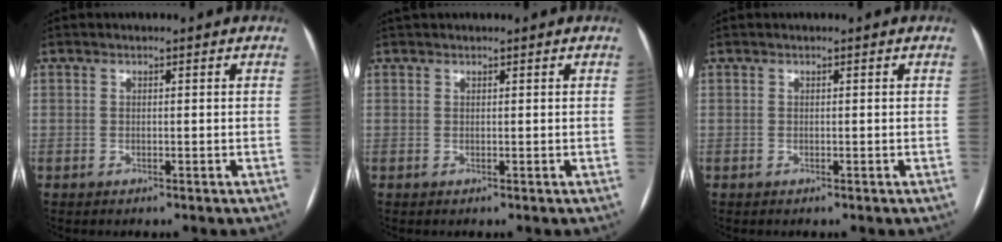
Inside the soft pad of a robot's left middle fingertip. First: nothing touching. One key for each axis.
{"total": 0.8, "fx": 0.8, "fy": -0.2, "fz": 0.1, "tx": -0.004, "ty": 0.019, "tz": 0.016}
{"total": 0.0}